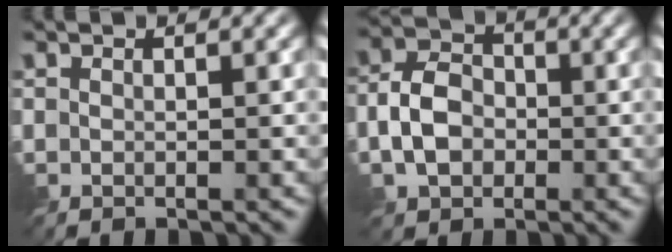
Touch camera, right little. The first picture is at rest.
{"total": 4.5, "force": [-1.4, 3.4, 2.7], "torque": [-0.050, 0.004, -0.032]}